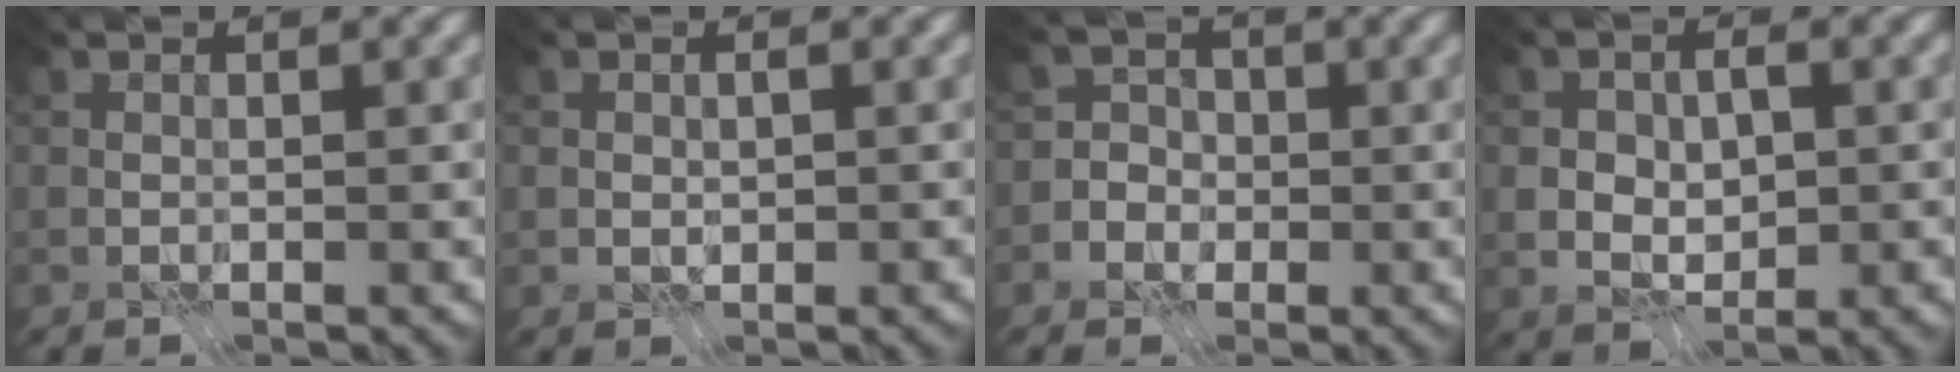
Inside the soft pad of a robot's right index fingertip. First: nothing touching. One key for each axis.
{"total": 0.8, "fx": -0.2, "fy": 0.6, "fz": 0.5, "tx": -0.010, "ty": -0.001, "tz": -0.003}
{"total": 3.5, "fx": -1.4, "fy": 3.2, "fz": 0.5, "tx": 0.024, "ty": 0.020, "tz": -0.055}
{"total": 4.0, "fx": -0.6, "fy": 2.6, "fz": 2.9, "tx": -0.048, "ty": -0.002, "tz": -0.005}